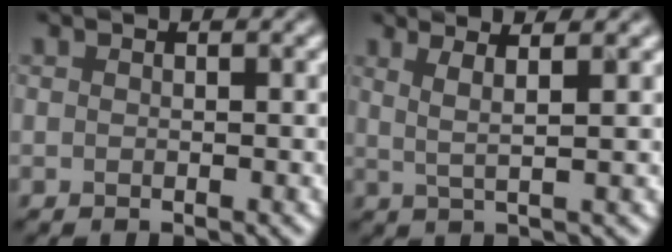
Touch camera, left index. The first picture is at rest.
{"total": 2.0, "force": [0.5, -0.5, 1.8], "torque": [-0.059, 0.004, 0.040]}